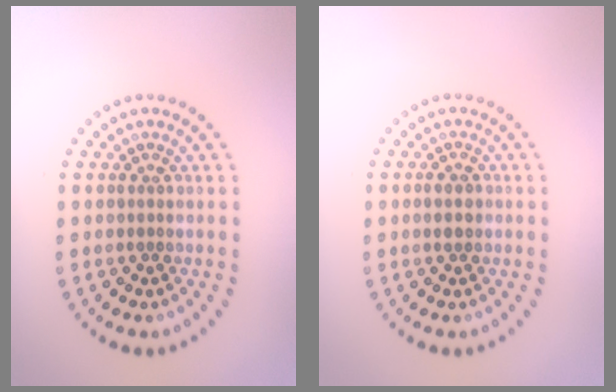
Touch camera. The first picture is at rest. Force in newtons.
{"total": 1.4, "press": 1.4, "slide": 0.1}